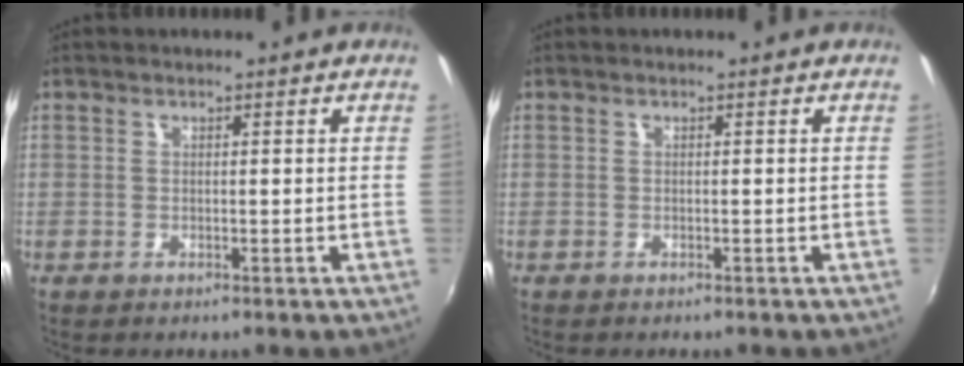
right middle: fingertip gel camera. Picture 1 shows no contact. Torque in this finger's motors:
{"motor_torque": [0.97, -1.17, 0.13, 0.08]}